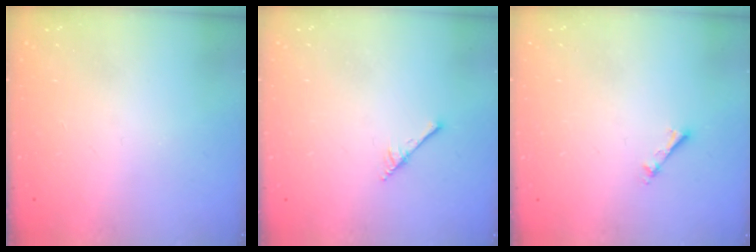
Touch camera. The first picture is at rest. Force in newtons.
{"total": 1.9, "press": 1.9, "slide": 0.2}
{"total": 2.7, "press": 2.7, "slide": 0.3}